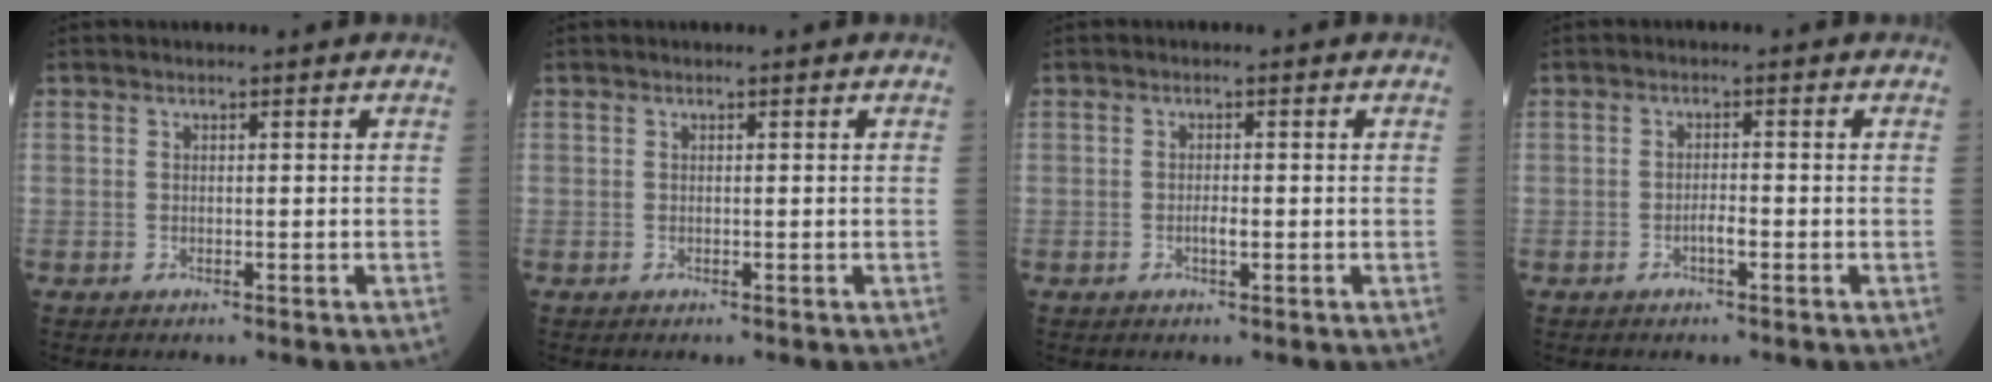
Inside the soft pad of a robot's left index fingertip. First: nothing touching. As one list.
[{"total": 0.0}, {"total": 1.3, "force": [-0.4, 0.3, 1.2], "torque": [-0.025, 0.001, -0.007]}, {"total": 2.0, "force": [-1.0, 0.4, 1.7], "torque": [-0.029, 0.003, -0.018]}]